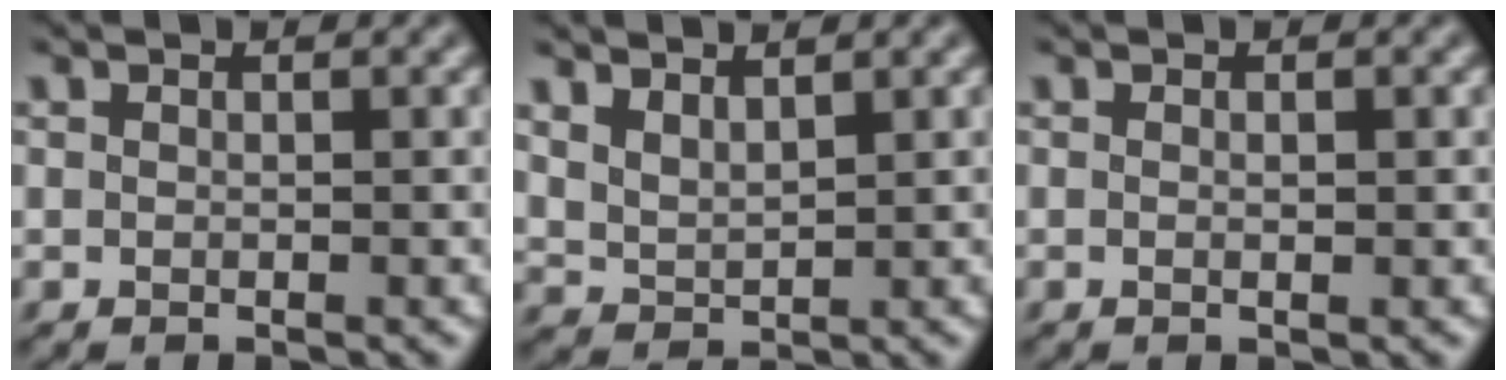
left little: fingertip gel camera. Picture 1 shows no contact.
{"total": 2.7, "force": [1.7, 1.3, 1.6], "torque": [-0.044, 0.001, 0.036]}
{"total": 0.7, "force": [-0.2, 0.0, 0.7], "torque": [-0.012, 0.002, -0.005]}